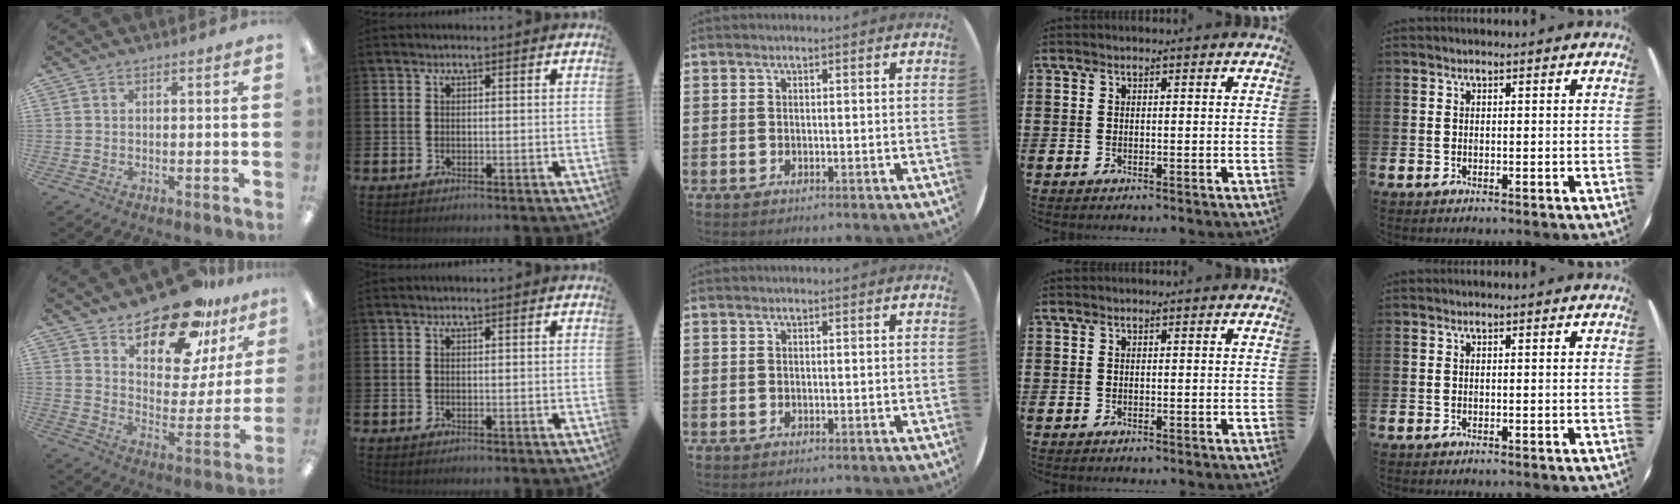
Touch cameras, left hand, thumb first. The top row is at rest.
{"thumb": {"total": 20.4, "force": [16.2, 8.2, 9.3], "torque": [-0.143, -0.116, 0.280]}}